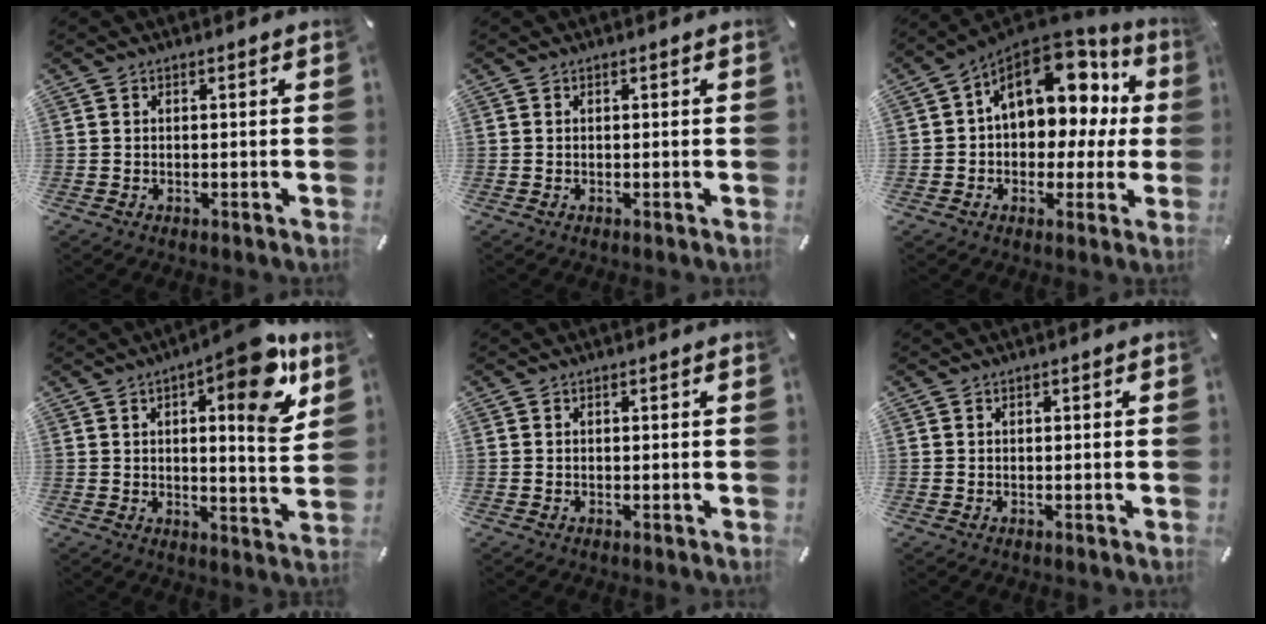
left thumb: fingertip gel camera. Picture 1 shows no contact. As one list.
[{"total": 0.0}, {"total": 17.1, "force": [6.0, 11.3, 11.4], "torque": [-0.157, -0.033, 0.103]}, {"total": 14.3, "force": [7.6, 4.0, 11.5], "torque": [-0.141, -0.046, 0.112]}, {"total": 0.0}, {"total": 0.0}]